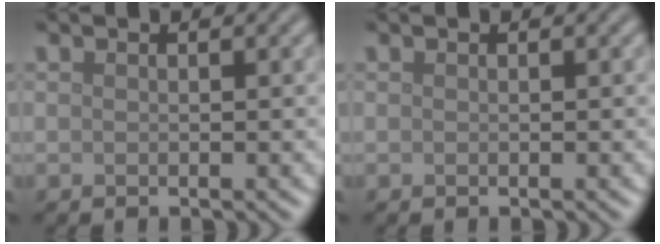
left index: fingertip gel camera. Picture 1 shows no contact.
{"total": 0.0}